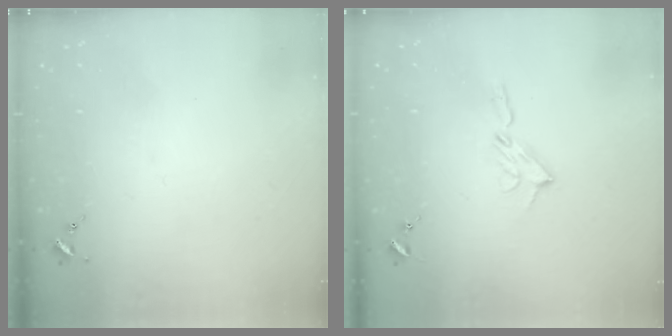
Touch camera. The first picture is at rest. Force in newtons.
{"total": 4.7, "press": 4.7, "slide": 0.6}